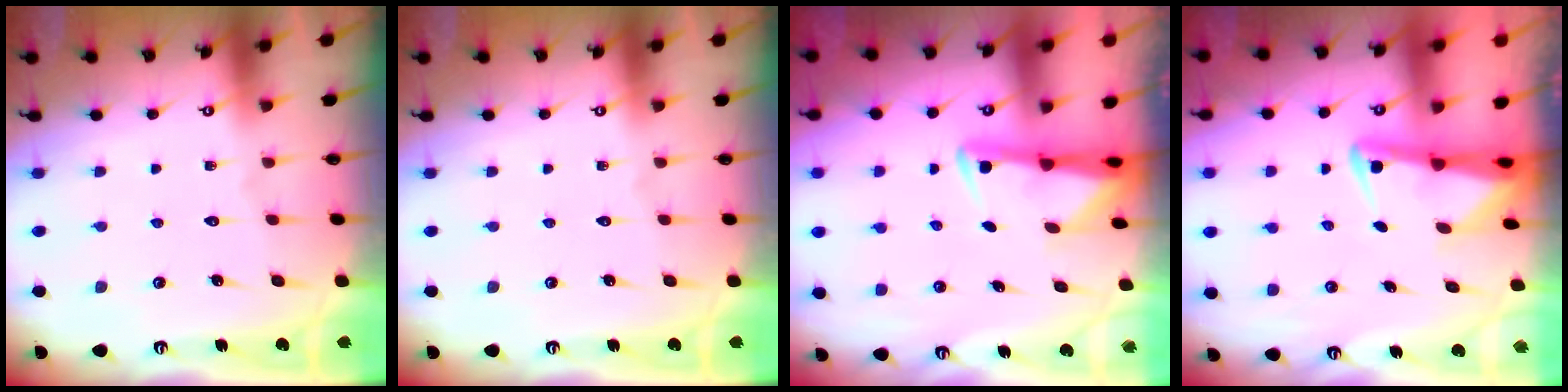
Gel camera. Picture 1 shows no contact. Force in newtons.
{"total": 0.0}
{"total": 2.7, "press": 2.6, "slide": 0.5}
{"total": 2.8, "press": 2.7, "slide": 0.6}